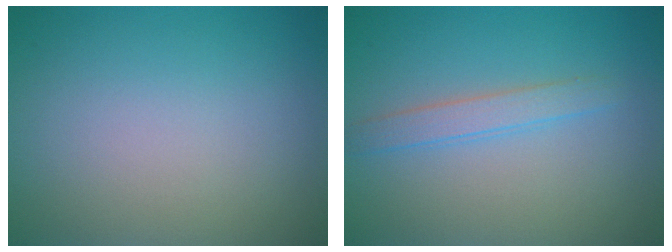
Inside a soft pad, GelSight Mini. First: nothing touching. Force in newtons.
{"total": 1.9, "press": 1.9, "slide": 0.1}